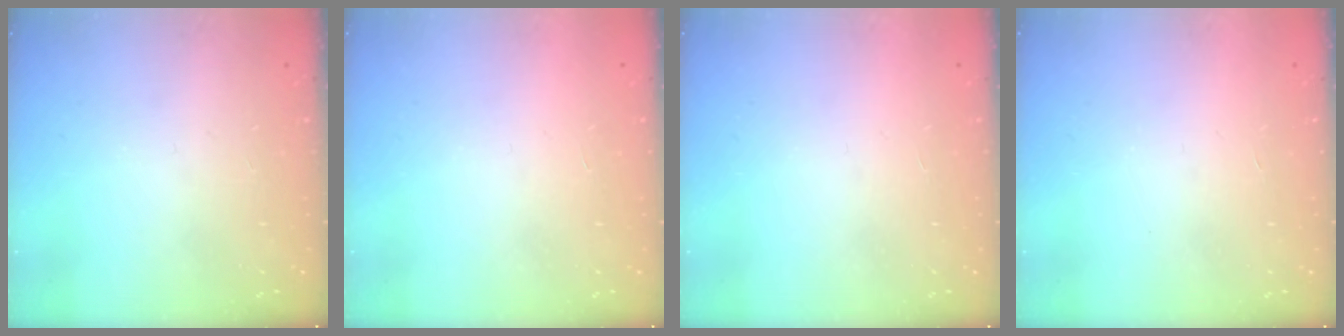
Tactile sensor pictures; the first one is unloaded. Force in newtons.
{"total": 1.7, "press": 1.7, "slide": 0.1}
{"total": 1.7, "press": 1.6, "slide": 0.1}
{"total": 1.6, "press": 1.6, "slide": 0.1}